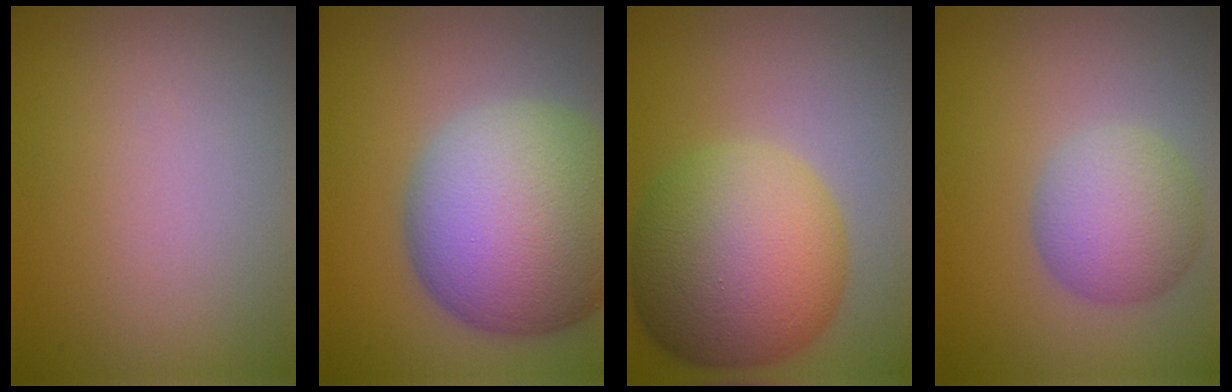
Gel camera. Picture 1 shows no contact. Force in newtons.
{"total": 15.0, "press": 14.9, "slide": 0.9}
{"total": 12.4, "press": 12.4, "slide": 0.2}
{"total": 4.8, "press": 4.8, "slide": 0.3}